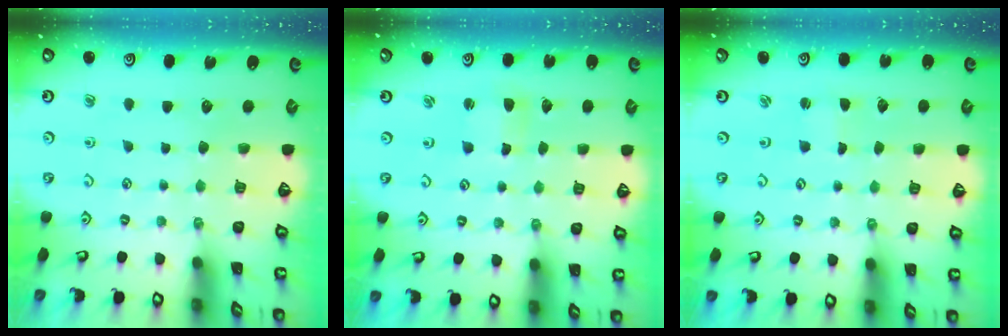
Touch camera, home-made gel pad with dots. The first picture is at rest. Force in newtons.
{"total": 2.4, "press": 2.4, "slide": 0.2}
{"total": 0.0}